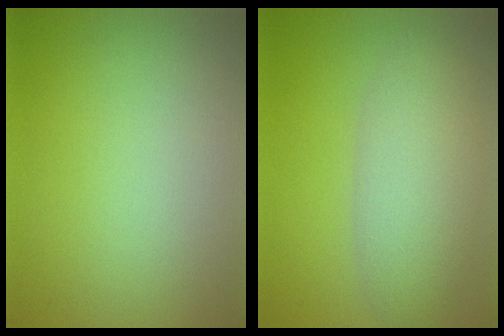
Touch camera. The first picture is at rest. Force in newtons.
{"total": 5.1, "press": 5.1, "slide": 0.4}